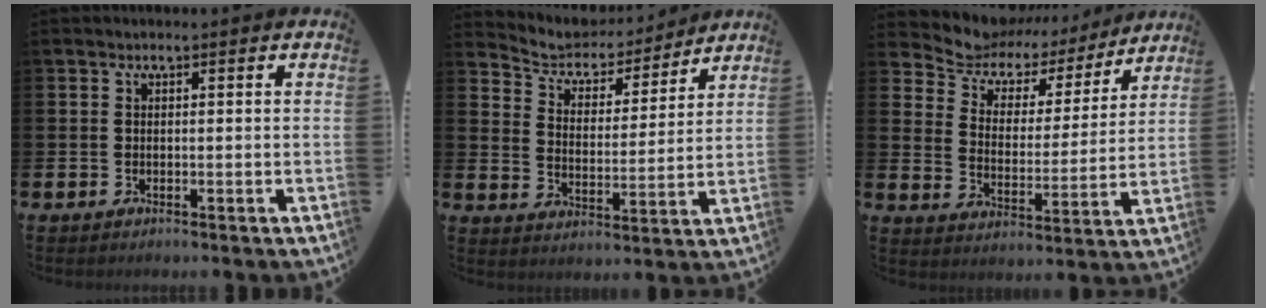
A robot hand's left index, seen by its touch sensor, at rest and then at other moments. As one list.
[{"total": 5.3, "force": [4.9, 1.9, 0.3], "torque": [-0.039, -0.045, 0.079]}, {"total": 7.1, "force": [6.0, 3.6, 1.3], "torque": [-0.057, -0.047, 0.101]}]